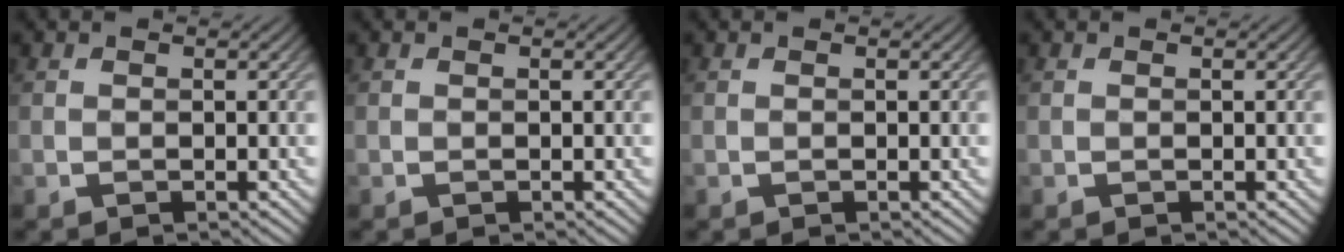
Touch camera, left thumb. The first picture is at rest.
{"total": 0.0}
{"total": 0.0}
{"total": 0.0}